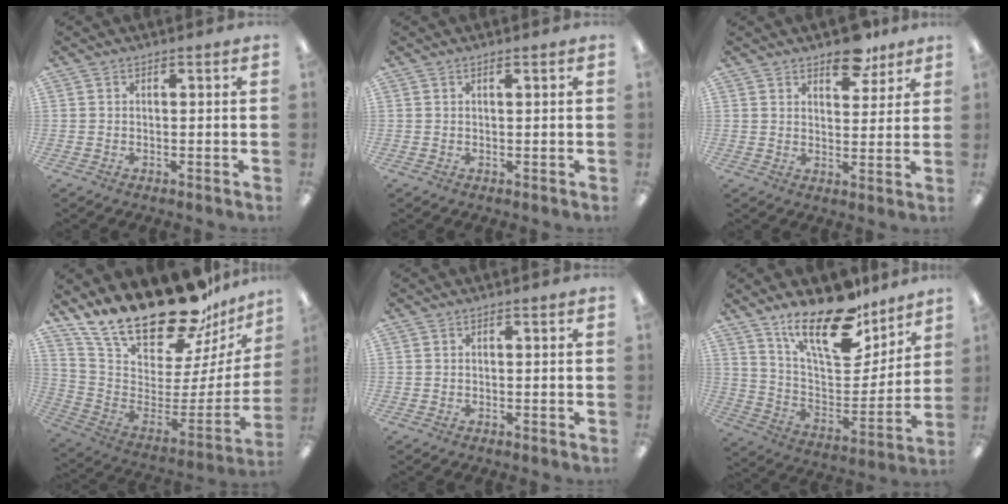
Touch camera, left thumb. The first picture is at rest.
{"total": 0.6, "force": [0.5, 0.1, 0.3], "torque": [-0.007, 0.001, 0.008]}
{"total": 7.8, "force": [6.1, 3.7, 3.3], "torque": [-0.024, -0.036, 0.103]}
{"total": 23.4, "force": [20.1, 6.8, 9.8], "torque": [-0.165, -0.160, 0.360]}
{"total": 0.0}
{"total": 21.9, "force": [15.9, 8.4, 12.5], "torque": [-0.208, -0.102, 0.276]}